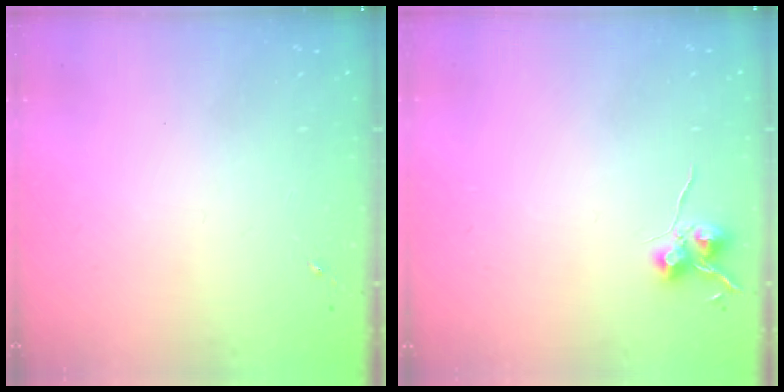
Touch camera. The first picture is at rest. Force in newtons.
{"total": 6.9, "press": 6.9, "slide": 0.6}